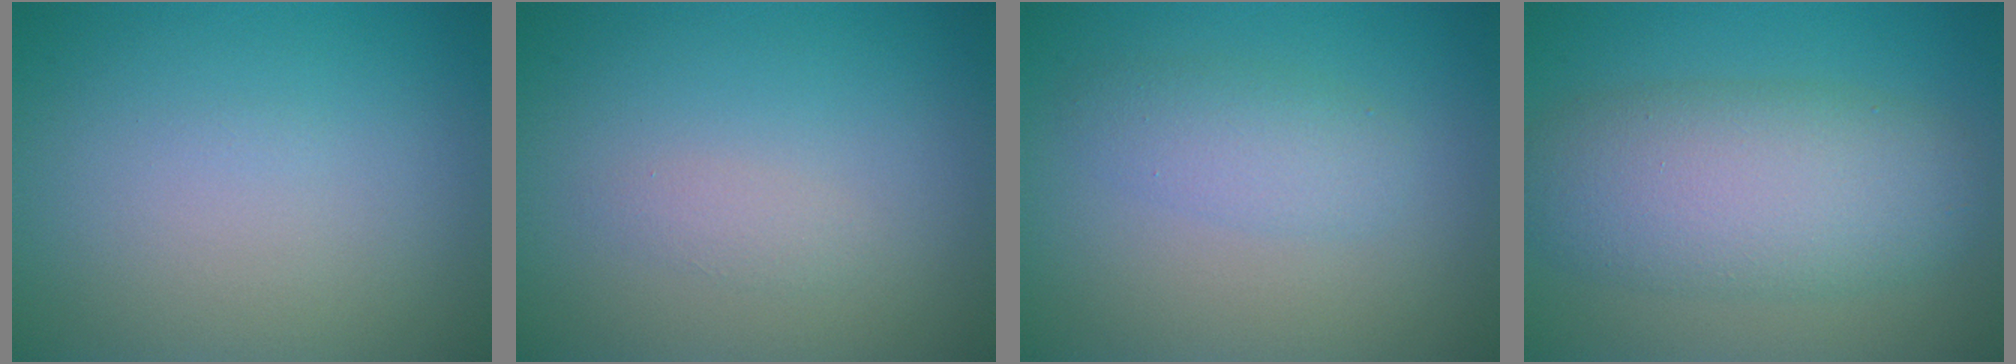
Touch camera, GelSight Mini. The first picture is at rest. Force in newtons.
{"total": 0.9, "press": 0.9, "slide": 0.0}
{"total": 2.4, "press": 2.4, "slide": 0.0}
{"total": 7.5, "press": 7.5, "slide": 0.3}